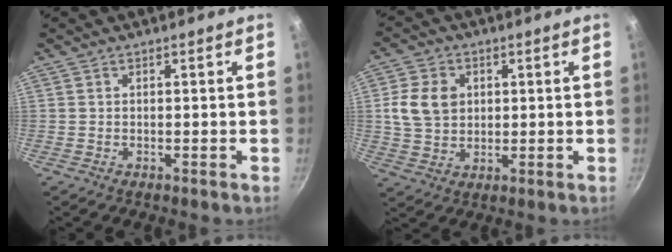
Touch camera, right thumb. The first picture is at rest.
{"total": 8.7, "force": [1.7, 6.8, 5.2], "torque": [-0.084, 0.001, 0.035]}